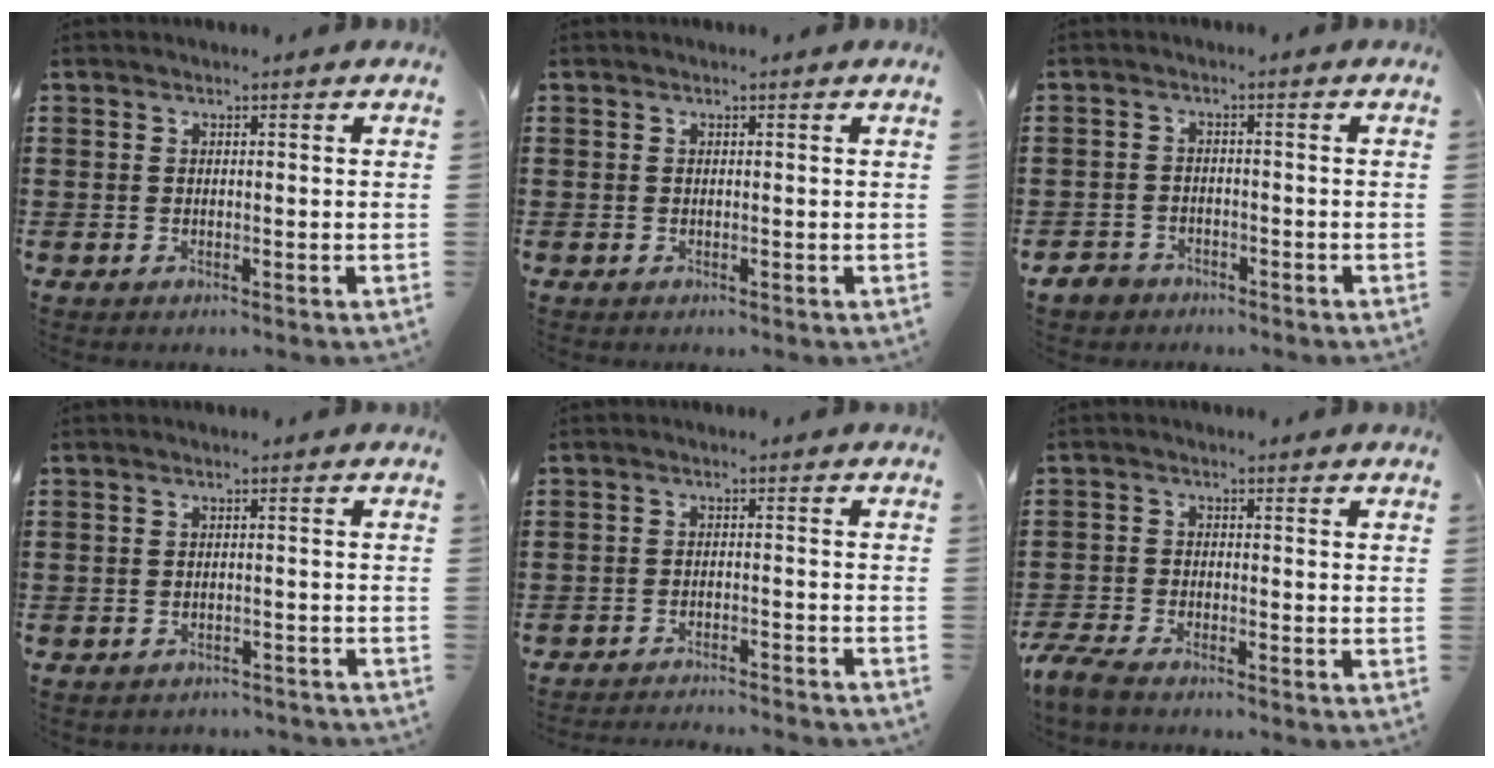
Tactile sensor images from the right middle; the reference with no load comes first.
{"total": 0.0}
{"total": 2.4, "force": [-2.1, 1.1, 0.2], "torque": [-0.009, 0.003, -0.046]}
{"total": 1.6, "force": [-1.5, 0.2, 0.0], "torque": [-0.006, 0.002, -0.033]}
{"total": 2.7, "force": [-2.7, -0.3, 0.2], "torque": [-0.006, 0.002, -0.058]}
{"total": 3.5, "force": [-3.2, 0.6, 1.3], "torque": [-0.049, -0.007, -0.072]}